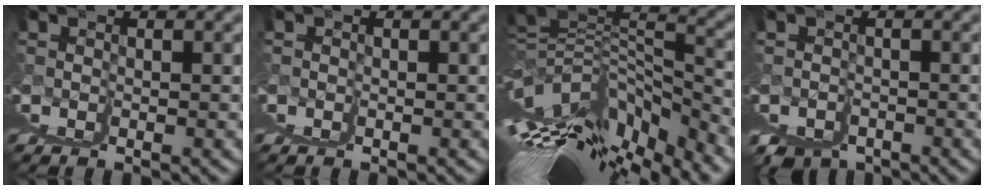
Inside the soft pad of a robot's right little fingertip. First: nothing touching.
{"total": 1.0, "force": [0.4, -0.7, -0.6], "torque": [0.016, 0.003, 0.006]}
{"total": 10.1, "force": [0.9, 0.9, 10.0], "torque": [-0.107, 0.050, 0.017]}
{"total": 1.7, "force": [0.3, -0.7, 1.6], "torque": [-0.004, -0.007, 0.012]}